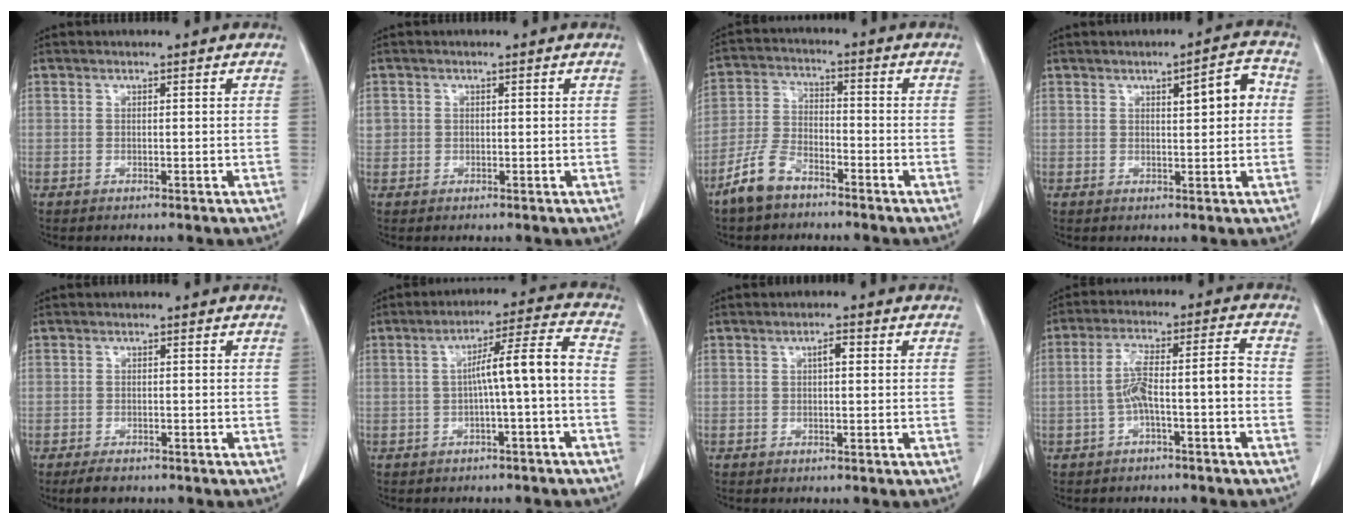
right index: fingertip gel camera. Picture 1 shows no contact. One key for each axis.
{"total": 1.8, "fx": 0.2, "fy": 1.7, "fz": 0.5, "tx": -0.004, "ty": 0.009, "tz": 0.007}
{"total": 7.3, "fx": -5.4, "fy": 3.3, "fz": 3.6, "tx": -0.093, "ty": 0.000, "tz": -0.108}
{"total": 5.1, "fx": 1.0, "fy": 1.2, "fz": 4.8, "tx": -0.068, "ty": 0.014, "tz": 0.014}
{"total": 2.3, "fx": -1.6, "fy": 1.2, "fz": 1.0, "tx": -0.023, "ty": -0.002, "tz": -0.021}
{"total": 7.6, "fx": -1.2, "fy": -0.3, "fz": 7.5, "tx": -0.119, "ty": 0.025, "tz": -0.015}
{"total": 1.7, "fx": 0.4, "fy": 0.5, "fz": 1.6, "tx": -0.027, "ty": 0.004, "tz": 0.006}
{"total": 7.7, "fx": -1.8, "fy": 0.9, "fz": 7.4, "tx": -0.136, "ty": 0.035, "tz": -0.029}